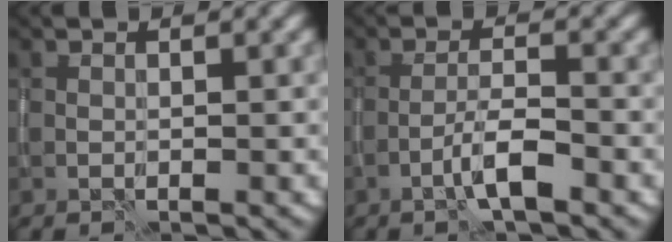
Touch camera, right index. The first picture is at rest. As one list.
[{"total": 2.9, "force": [-1.9, 0.3, 2.2], "torque": [-0.040, 0.009, -0.039]}]